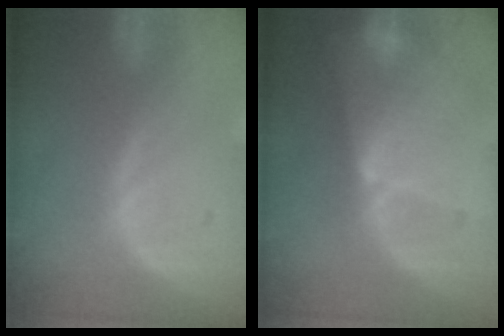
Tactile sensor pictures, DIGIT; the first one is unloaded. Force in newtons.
{"total": 6.3, "press": 6.3, "slide": 0.9}